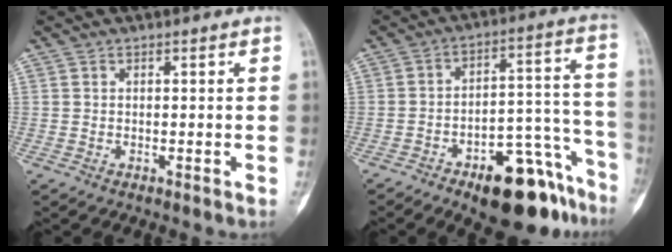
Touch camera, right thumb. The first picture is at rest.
{"total": 17.2, "force": [-11.1, 6.9, 11.2], "torque": [-0.104, 0.101, -0.162]}